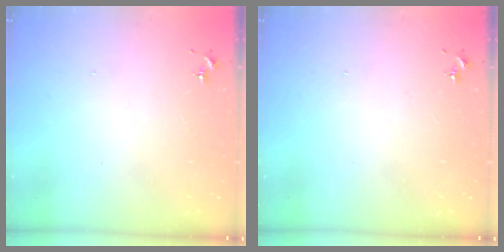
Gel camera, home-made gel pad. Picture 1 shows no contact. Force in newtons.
{"total": 0.0}